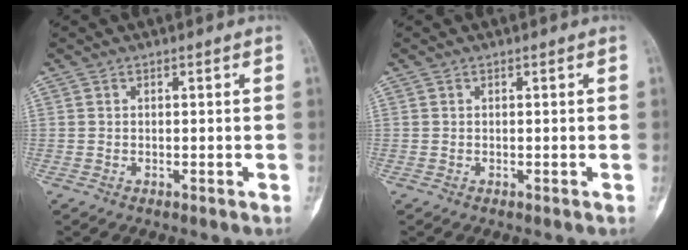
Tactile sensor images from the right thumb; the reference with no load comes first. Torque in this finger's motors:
{"motor_torque": [0.06, 0.10, -0.02, -0.02, 0.01]}